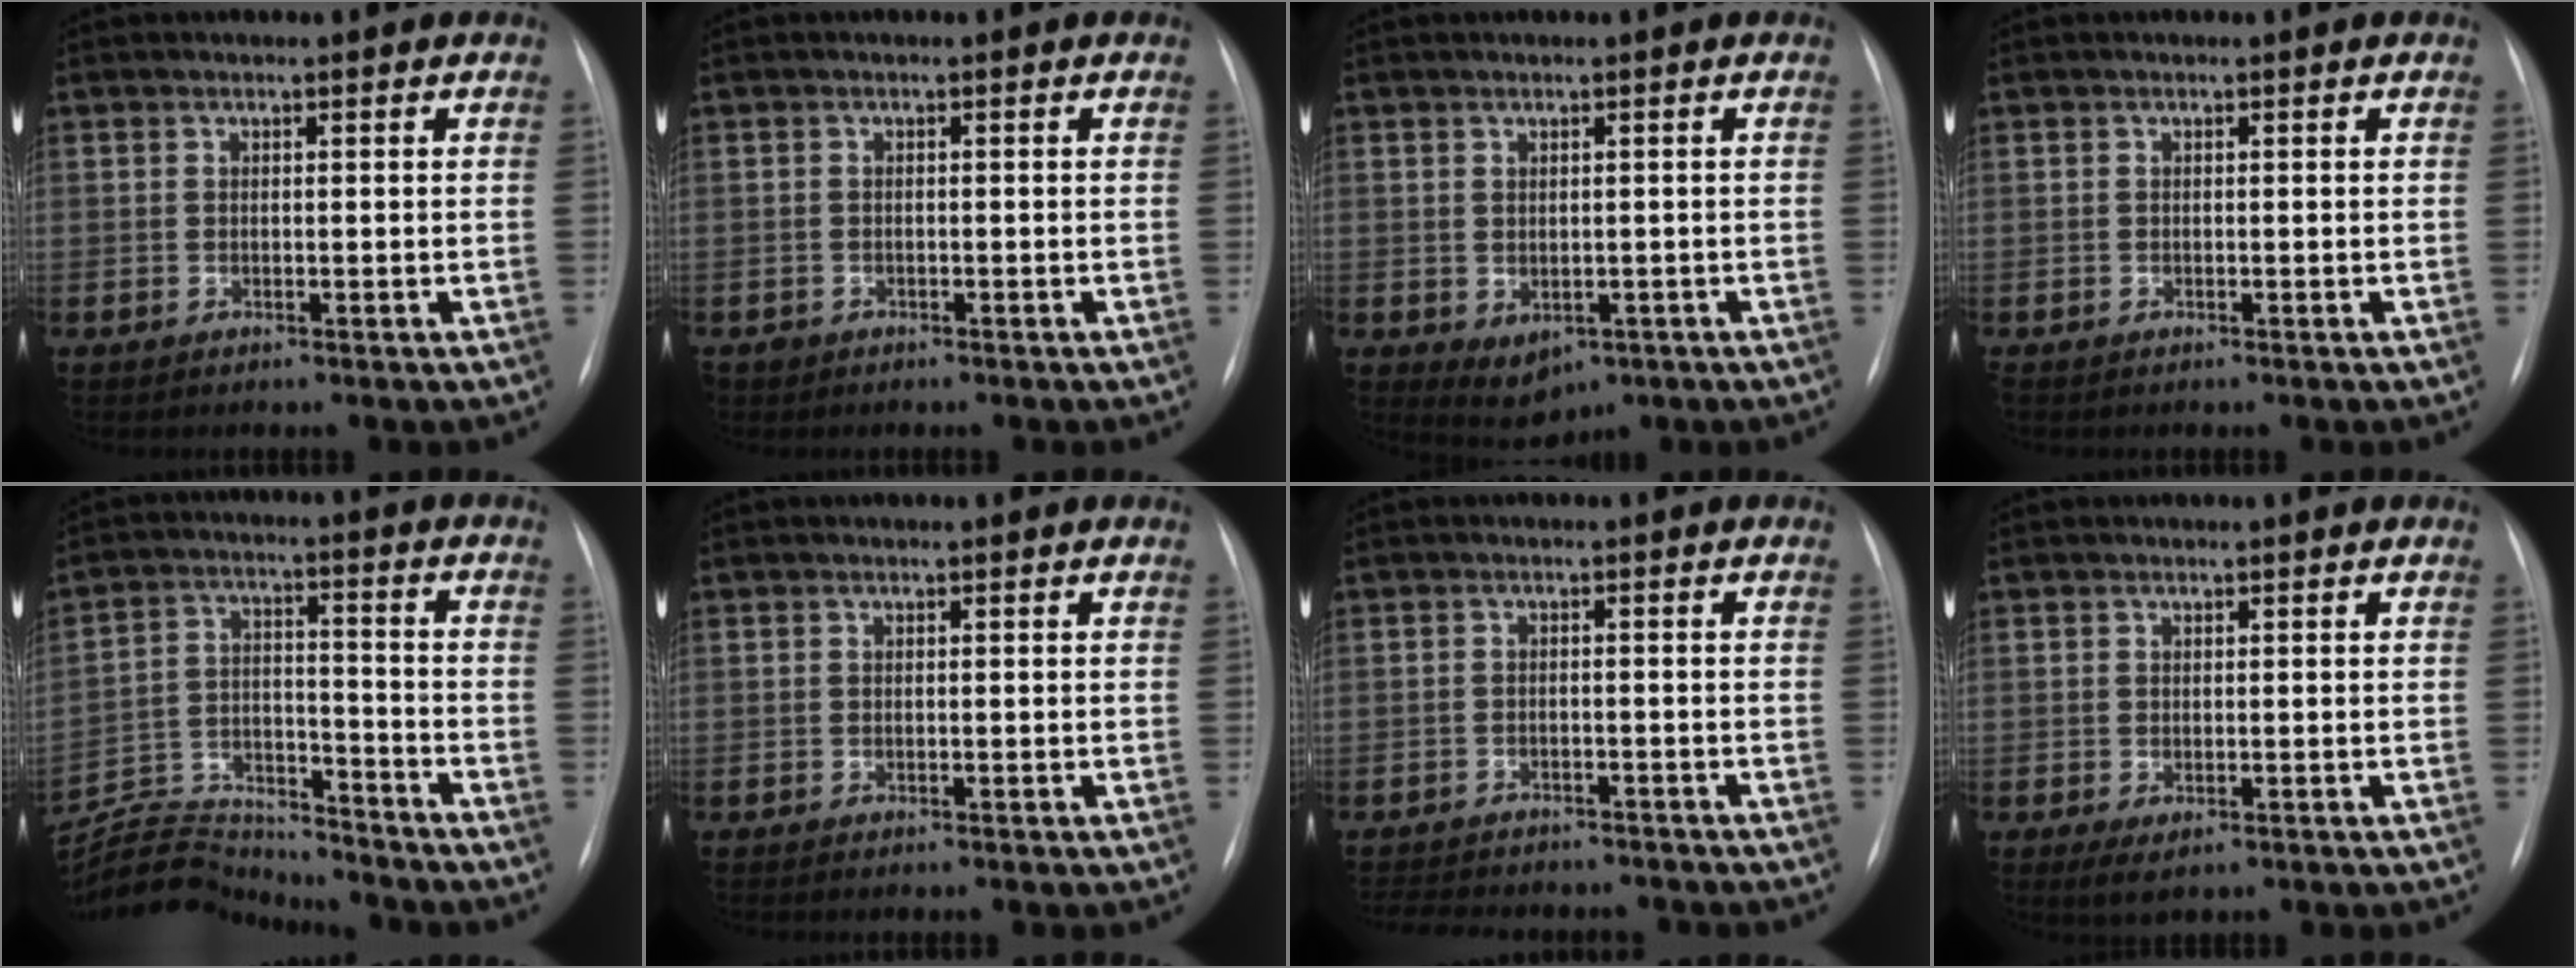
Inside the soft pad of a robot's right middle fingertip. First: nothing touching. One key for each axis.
{"total": 1.0, "fx": -0.7, "fy": 0.8, "fz": -0.1, "tx": -0.002, "ty": 0.004, "tz": -0.010}
{"total": 3.9, "fx": -1.2, "fy": 2.8, "fz": 2.5, "tx": -0.038, "ty": -0.004, "tz": 0.001}
{"total": 0.0}
{"total": 13.0, "fx": -13.0, "fy": 0.9, "fz": 0.8, "tx": -0.015, "ty": 0.026, "tz": -0.220}
{"total": 0.0}
{"total": 12.2, "fx": -10.8, "fy": 3.9, "fz": 4.1, "tx": -0.084, "ty": 0.003, "tz": -0.136}
{"total": 1.9, "fx": -0.7, "fy": 0.9, "fz": 1.5, "tx": -0.024, "ty": -0.004, "tz": -0.003}